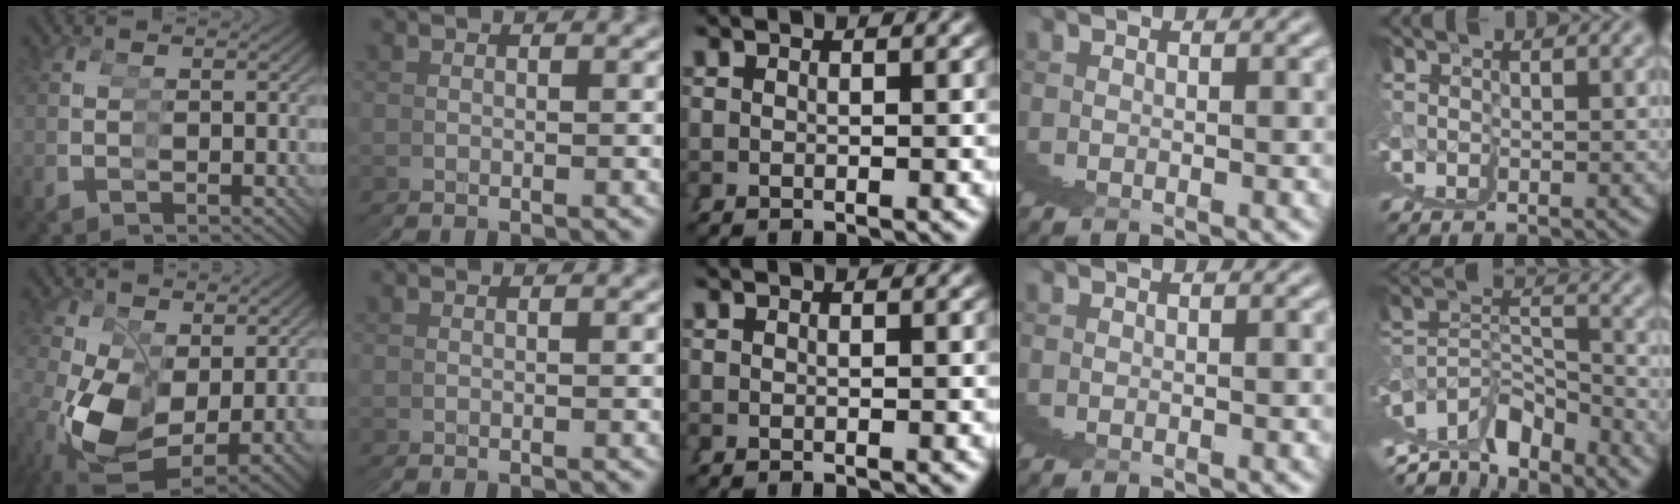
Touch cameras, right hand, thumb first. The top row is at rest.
{"thumb": {"total": 8.1, "force": [-0.1, 5.6, 5.9], "torque": [-0.126, -0.029, 0.015]}, "little": {"total": 5.0, "force": [0.5, -0.3, 5.0], "torque": [-0.051, 0.028, 0.017]}}